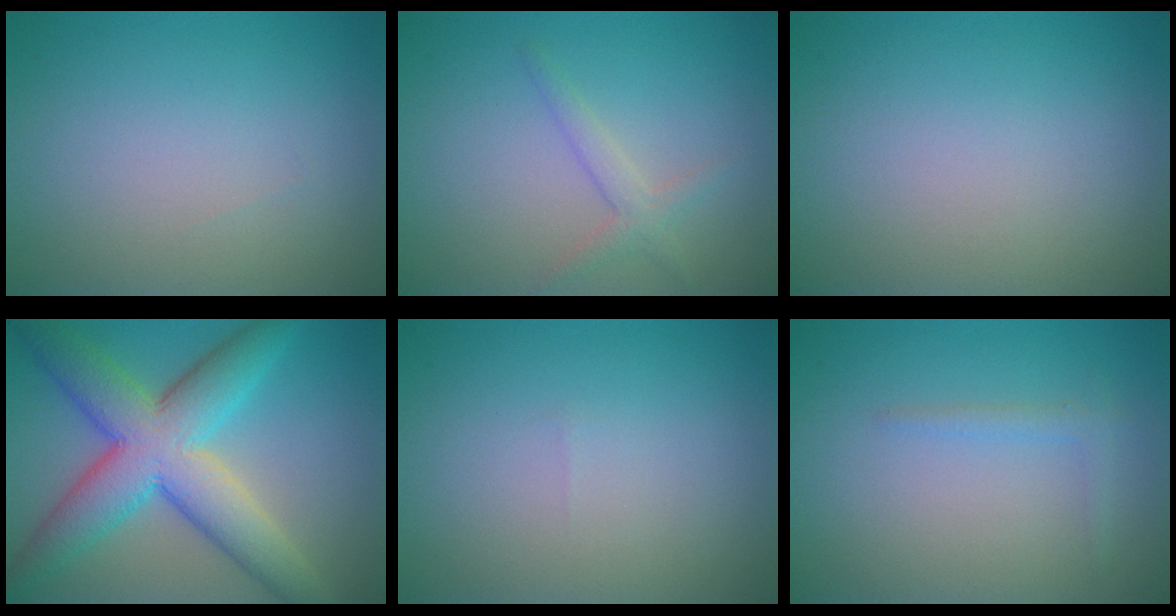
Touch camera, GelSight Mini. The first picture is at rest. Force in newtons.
{"total": 1.8, "press": 1.8, "slide": 0.1}
{"total": 0.0}
{"total": 9.9, "press": 9.9, "slide": 0.1}
{"total": 0.0}
{"total": 1.1, "press": 1.1, "slide": 0.1}